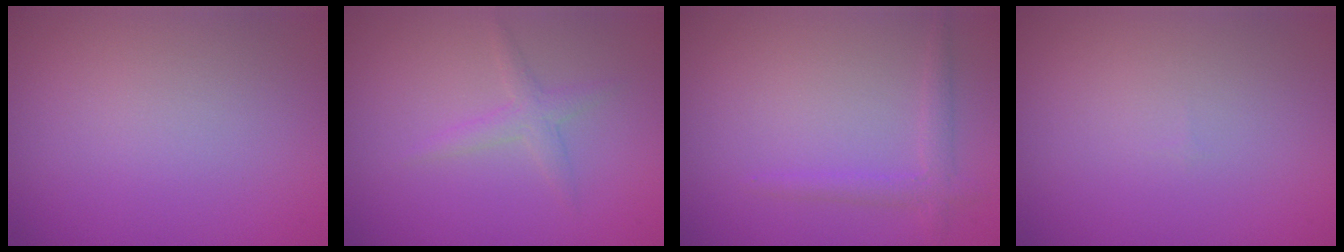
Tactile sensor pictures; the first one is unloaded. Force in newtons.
{"total": 1.6, "press": 1.6, "slide": 0.1}
{"total": 1.6, "press": 1.6, "slide": 0.1}
{"total": 0.0}